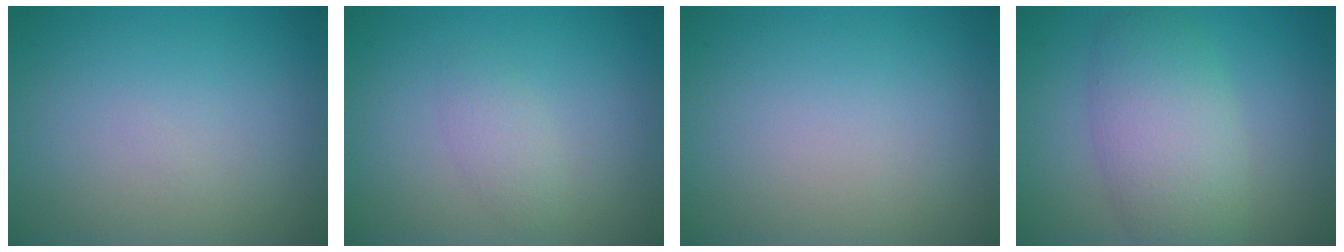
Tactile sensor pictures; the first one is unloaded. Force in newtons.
{"total": 1.5, "press": 1.5, "slide": 0.1}
{"total": 0.0}
{"total": 5.8, "press": 5.8, "slide": 0.6}